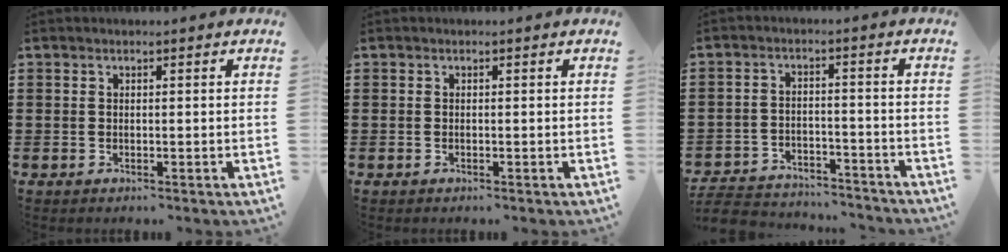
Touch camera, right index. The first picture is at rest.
{"total": 0.0}
{"total": 5.3, "force": [-5.2, 0.8, 0.9], "torque": [-0.027, 0.003, -0.106]}